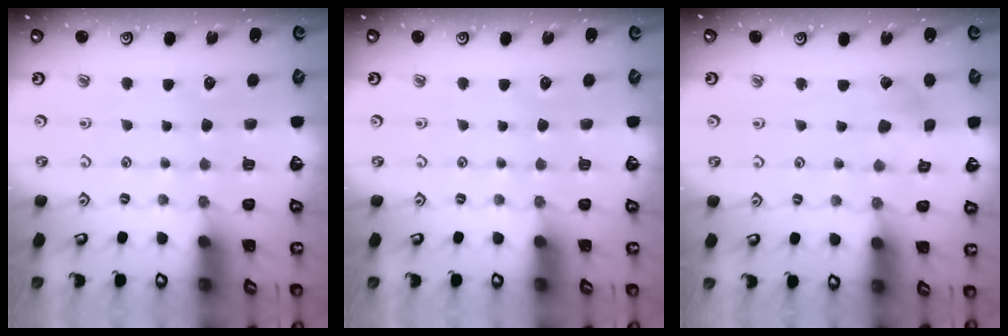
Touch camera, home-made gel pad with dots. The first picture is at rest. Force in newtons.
{"total": 0.0}
{"total": 2.3, "press": 2.2, "slide": 0.4}